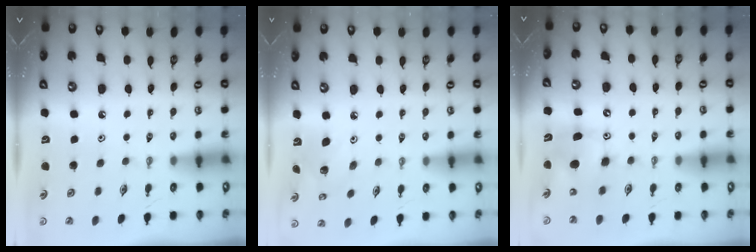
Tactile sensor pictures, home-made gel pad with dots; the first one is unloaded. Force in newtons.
{"total": 6.9, "press": 6.9, "slide": 0.2}
{"total": 9.1, "press": 9.0, "slide": 1.8}